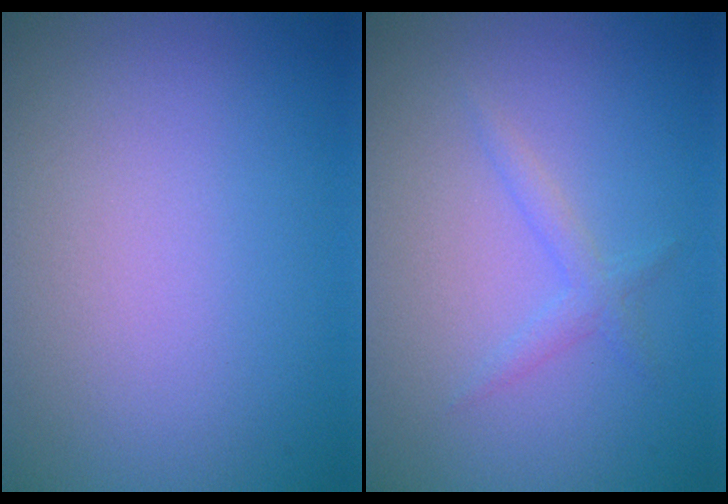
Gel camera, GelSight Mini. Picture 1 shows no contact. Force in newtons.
{"total": 1.3, "press": 1.3, "slide": 0.0}